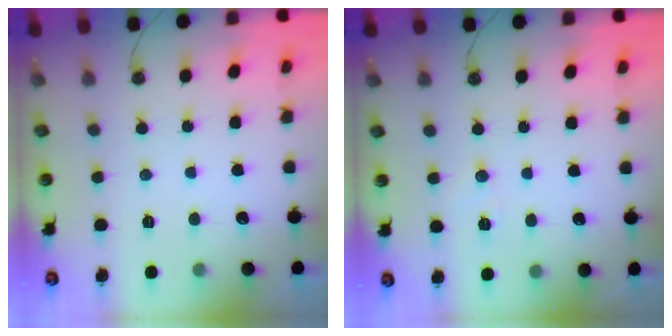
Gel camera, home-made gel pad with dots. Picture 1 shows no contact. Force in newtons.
{"total": 5.9, "press": 5.8, "slide": 1.3}